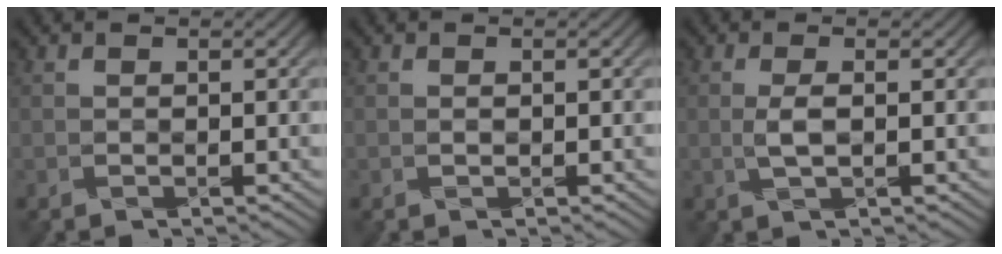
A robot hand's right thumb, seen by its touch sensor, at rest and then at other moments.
{"total": 0.0}
{"total": 1.8, "force": [-0.3, 0.4, 1.7], "torque": [-0.037, 0.000, -0.005]}